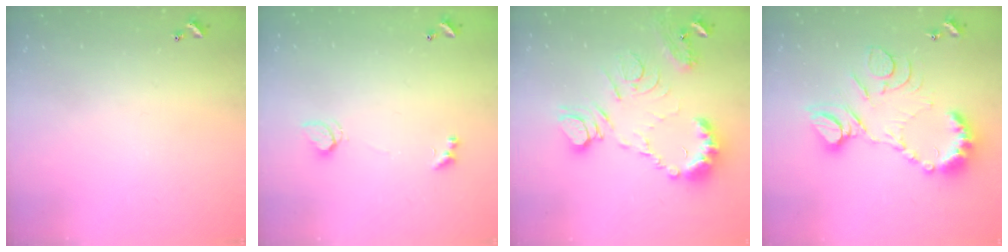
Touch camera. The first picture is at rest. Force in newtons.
{"total": 2.2, "press": 2.1, "slide": 0.6}
{"total": 16.0, "press": 15.9, "slide": 1.2}
{"total": 16.3, "press": 16.2, "slide": 1.7}